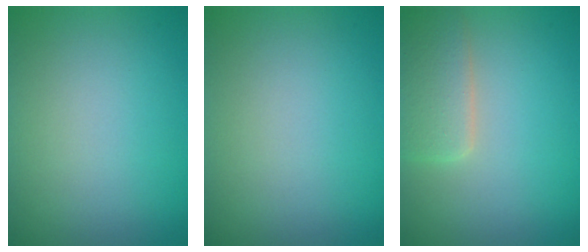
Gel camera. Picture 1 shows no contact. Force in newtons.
{"total": 0.0}
{"total": 3.7, "press": 3.7, "slide": 0.2}